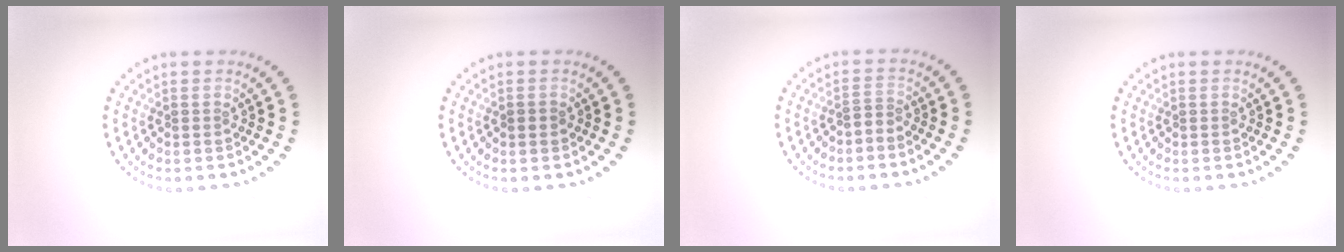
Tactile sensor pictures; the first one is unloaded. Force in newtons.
{"total": 1.0, "press": 1.0, "slide": 0.0}
{"total": 0.9, "press": 0.3, "slide": 0.8}
{"total": 0.0}